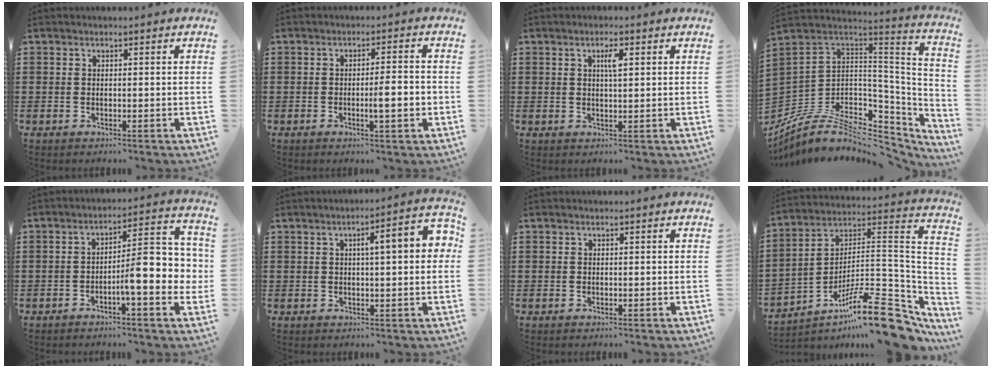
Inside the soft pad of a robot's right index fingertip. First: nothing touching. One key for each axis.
{"total": 4.6, "fx": -1.0, "fy": 0.6, "fz": 4.5, "tx": -0.067, "ty": -0.004, "tz": -0.021}
{"total": 2.4, "fx": 0.8, "fy": 0.6, "fz": 2.2, "tx": -0.037, "ty": 0.002, "tz": 0.010}
{"total": 8.6, "fx": -3.8, "fy": 5.5, "fz": 5.4, "tx": -0.128, "ty": -0.015, "tz": -0.067}
{"total": 9.8, "fx": -2.1, "fy": 2.1, "fz": 9.4, "tx": -0.133, "ty": -0.013, "tz": -0.039}
{"total": 6.6, "fx": 1.3, "fy": 1.2, "fz": 6.4, "tx": -0.096, "ty": -0.001, "tz": 0.012}
{"total": 0.0}
{"total": 16.3, "fx": -11.0, "fy": 4.2, "fz": 11.3, "tx": -0.155, "ty": 0.041, "tz": -0.190}